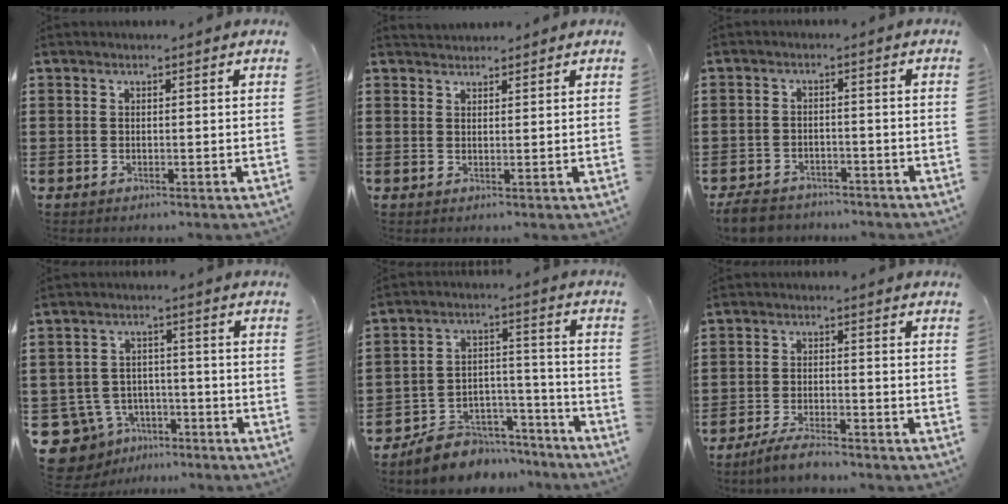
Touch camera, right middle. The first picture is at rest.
{"total": 1.7, "force": [1.6, 0.3, -0.2], "torque": [-0.002, 0.002, 0.033]}
{"total": 3.5, "force": [-3.4, 0.9, 0.4], "torque": [-0.024, 0.000, -0.076]}
{"total": 6.2, "force": [-4.4, 4.0, 1.6], "torque": [-0.067, 0.011, -0.091]}
{"total": 6.6, "force": [-6.0, 2.8, 0.1], "torque": [-0.007, 0.020, -0.117]}
{"total": 3.9, "force": [-3.5, 0.4, 1.7], "torque": [-0.035, 0.002, -0.071]}